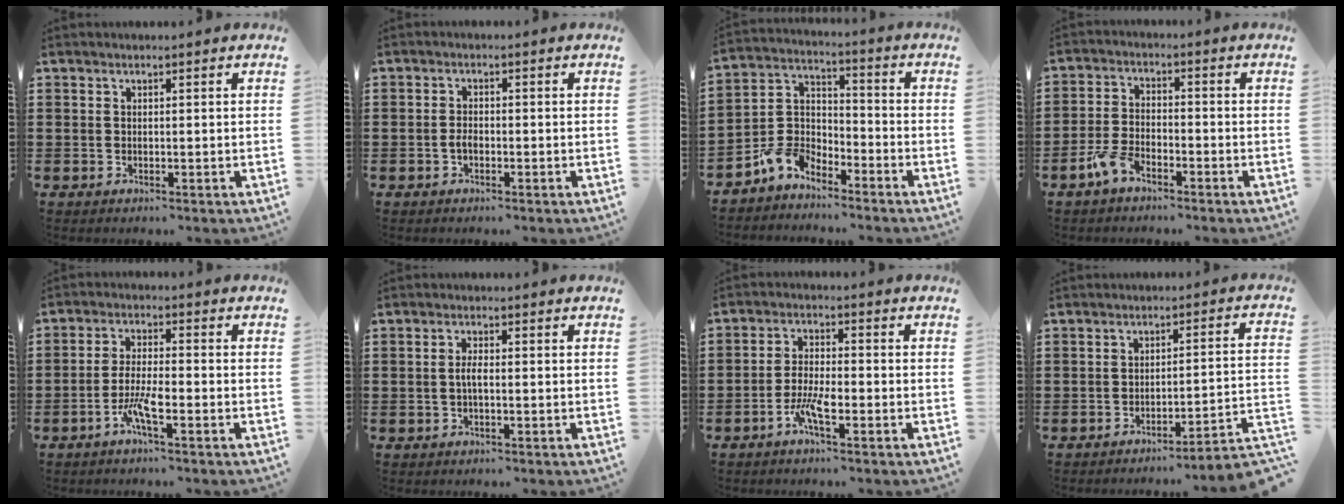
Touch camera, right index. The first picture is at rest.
{"total": 1.6, "force": [-0.7, 0.8, 1.2], "torque": [-0.032, -0.002, -0.015]}
{"total": 6.1, "force": [-5.1, 3.0, 1.4], "torque": [-0.048, 0.014, -0.107]}
{"total": 4.5, "force": [-3.2, 1.8, 2.6], "torque": [-0.070, 0.004, -0.068]}
{"total": 5.1, "force": [-2.8, 0.7, 4.2], "torque": [-0.097, -0.008, -0.057]}
{"total": 2.0, "force": [-0.4, 0.5, 1.9], "torque": [-0.043, 0.000, -0.010]}
{"total": 4.9, "force": [-2.7, 1.2, 3.9], "torque": [-0.099, -0.004, -0.059]}
{"total": 3.8, "force": [-3.2, -0.4, 2.0], "torque": [-0.039, -0.020, -0.068]}